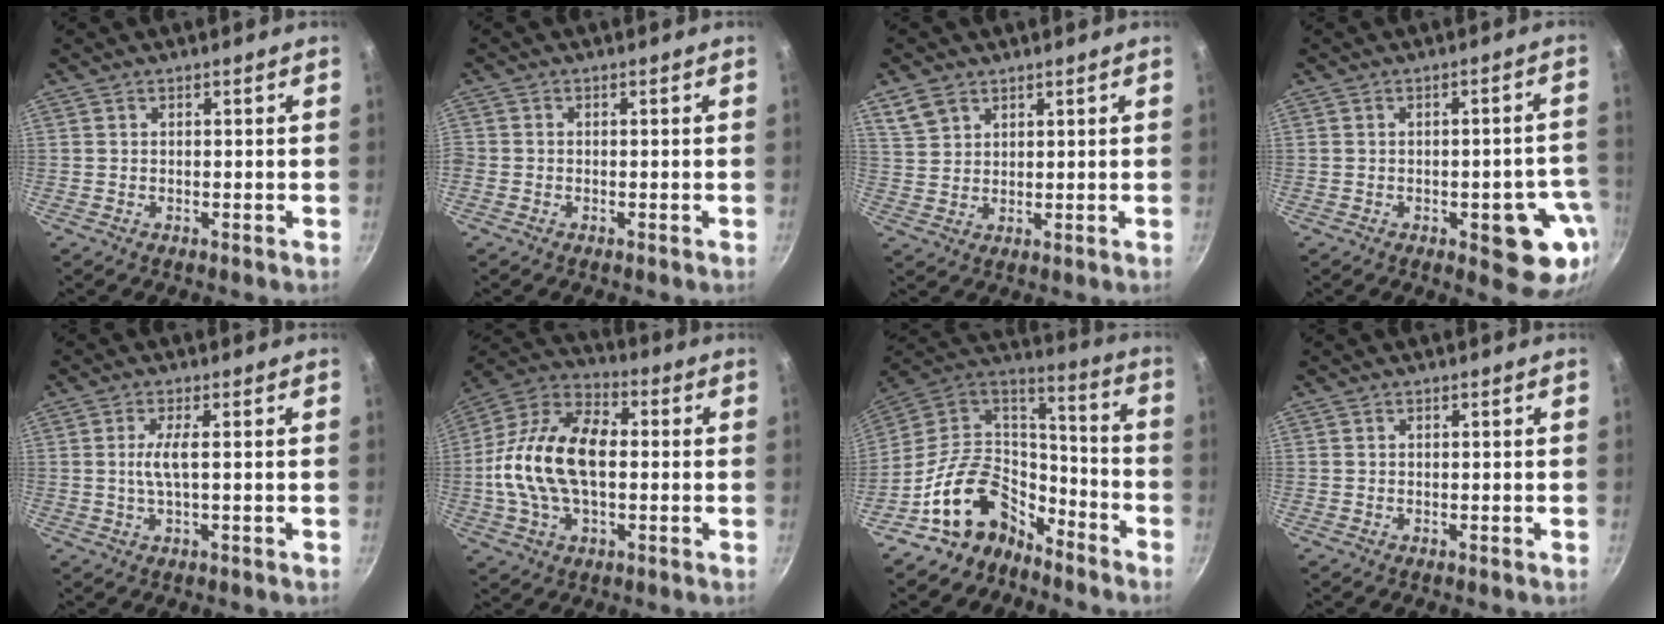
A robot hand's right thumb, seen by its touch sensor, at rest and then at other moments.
{"total": 1.2, "force": [-0.7, 1.0, 0.4], "torque": [-0.009, 0.001, -0.017]}
{"total": 5.2, "force": [3.2, 3.4, 2.2], "torque": [-0.033, -0.005, 0.072]}
{"total": 11.3, "force": [-3.6, 4.8, 9.6], "torque": [-0.065, 0.017, -0.043]}
{"total": 3.6, "force": [0.2, 0.4, 3.6], "torque": [-0.085, 0.000, 0.005]}
{"total": 19.3, "force": [-0.3, 11.5, 15.6], "torque": [-0.278, 0.033, -0.022]}
{"total": 17.5, "force": [-10.9, 11.3, 7.6], "torque": [-0.097, 0.103, -0.203]}
{"total": 0.0}